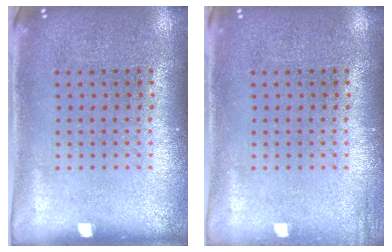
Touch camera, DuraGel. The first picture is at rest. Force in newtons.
{"total": 0.8, "press": 0.7, "slide": 0.1}